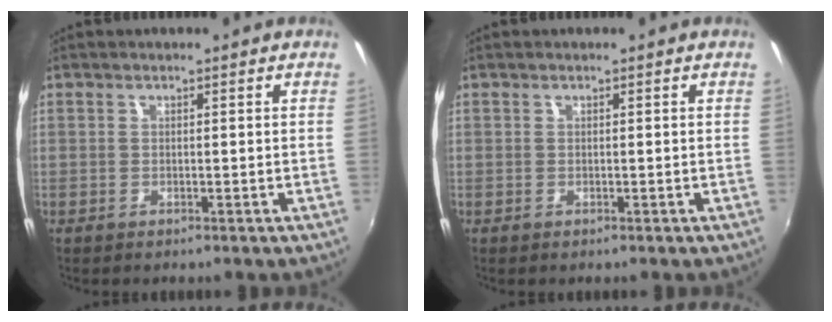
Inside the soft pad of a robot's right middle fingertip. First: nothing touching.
{"total": 0.0}